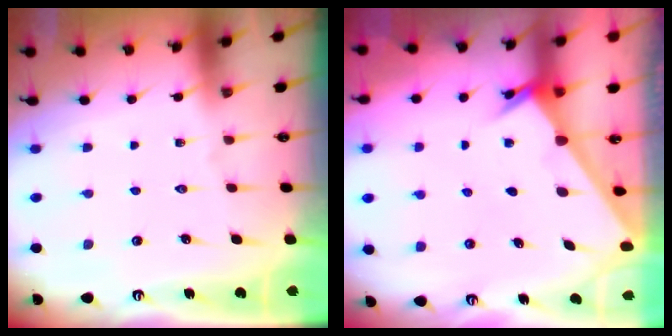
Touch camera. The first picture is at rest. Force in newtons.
{"total": 2.3, "press": 2.3, "slide": 0.2}